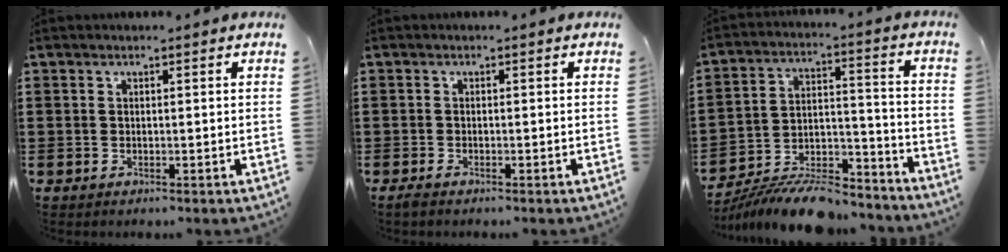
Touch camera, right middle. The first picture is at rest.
{"total": 0.7, "force": [-0.5, 0.1, 0.5], "torque": [-0.012, -0.006, -0.009]}
{"total": 11.1, "force": [-10.3, 1.7, 3.6], "torque": [-0.049, 0.037, -0.198]}